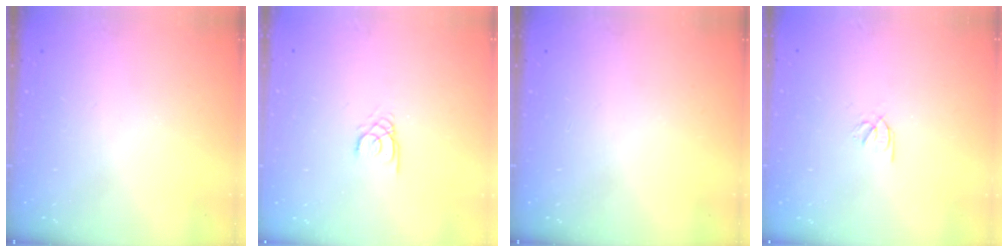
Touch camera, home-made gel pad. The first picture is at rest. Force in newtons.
{"total": 1.7, "press": 1.7, "slide": 0.2}
{"total": 0.0}
{"total": 2.1, "press": 2.1, "slide": 0.1}